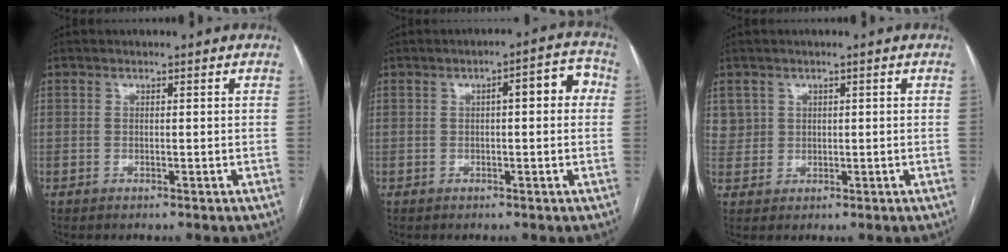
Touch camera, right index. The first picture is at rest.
{"total": 5.5, "force": [0.8, 1.5, 5.2], "torque": [-0.066, 0.027, 0.006]}
{"total": 2.8, "force": [1.2, 2.5, -0.2], "torque": [0.020, 0.008, 0.020]}